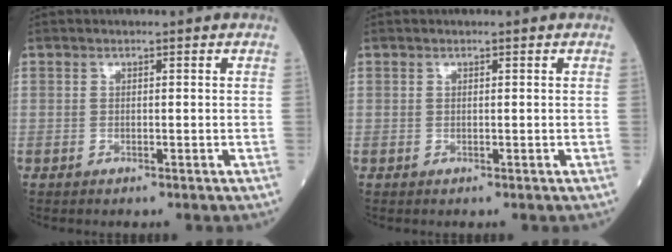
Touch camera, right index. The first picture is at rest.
{"total": 0.0}